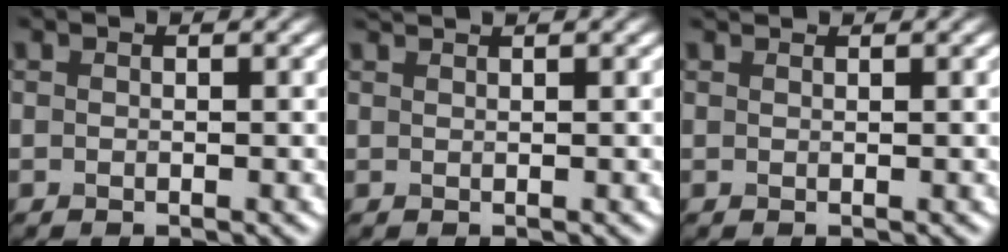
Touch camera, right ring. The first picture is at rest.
{"total": 1.0, "force": [0.9, 0.2, 0.4], "torque": [-0.002, -0.001, 0.011]}
{"total": 0.9, "force": [0.9, 0.1, 0.2], "torque": [-0.008, -0.003, 0.009]}